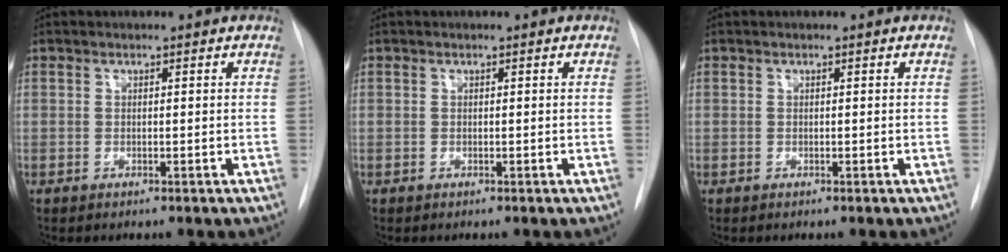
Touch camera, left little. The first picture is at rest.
{"total": 0.0}
{"total": 0.0}